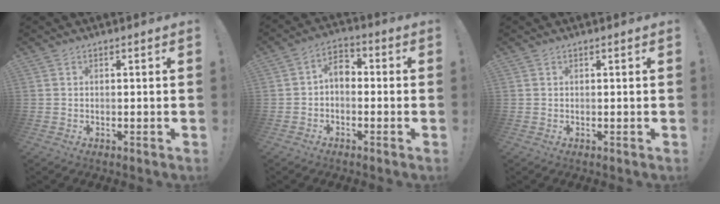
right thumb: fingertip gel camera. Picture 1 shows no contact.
{"total": 5.3, "force": [-0.8, 3.6, 3.7], "torque": [-0.078, 0.009, -0.015]}
{"total": 0.0}